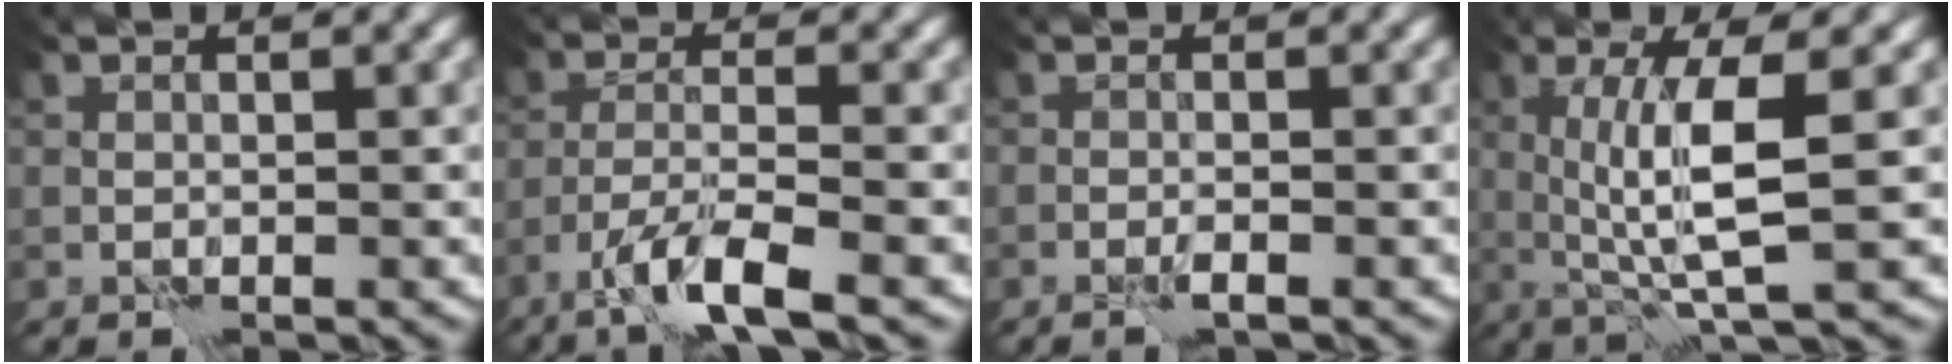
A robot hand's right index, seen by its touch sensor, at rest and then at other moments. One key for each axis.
{"total": 5.6, "fx": -3.7, "fy": 1.0, "fz": 4.1, "tx": -0.078, "ty": -0.004, "tz": -0.075}
{"total": 0.7, "fx": -0.4, "fy": -0.2, "fz": 0.5, "tx": -0.012, "ty": 0.001, "tz": -0.009}
{"total": 5.8, "fx": 1.1, "fy": 0.9, "fz": 5.6, "tx": -0.104, "ty": -0.003, "tz": 0.022}